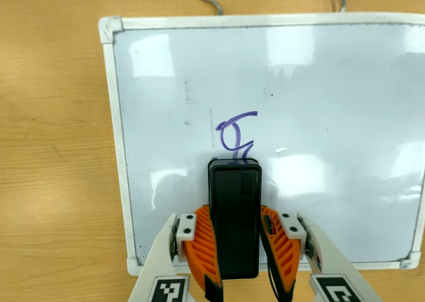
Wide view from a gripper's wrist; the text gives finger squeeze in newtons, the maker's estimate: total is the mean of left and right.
{"total": 7.0, "left": 6.2, "right": 7.8}